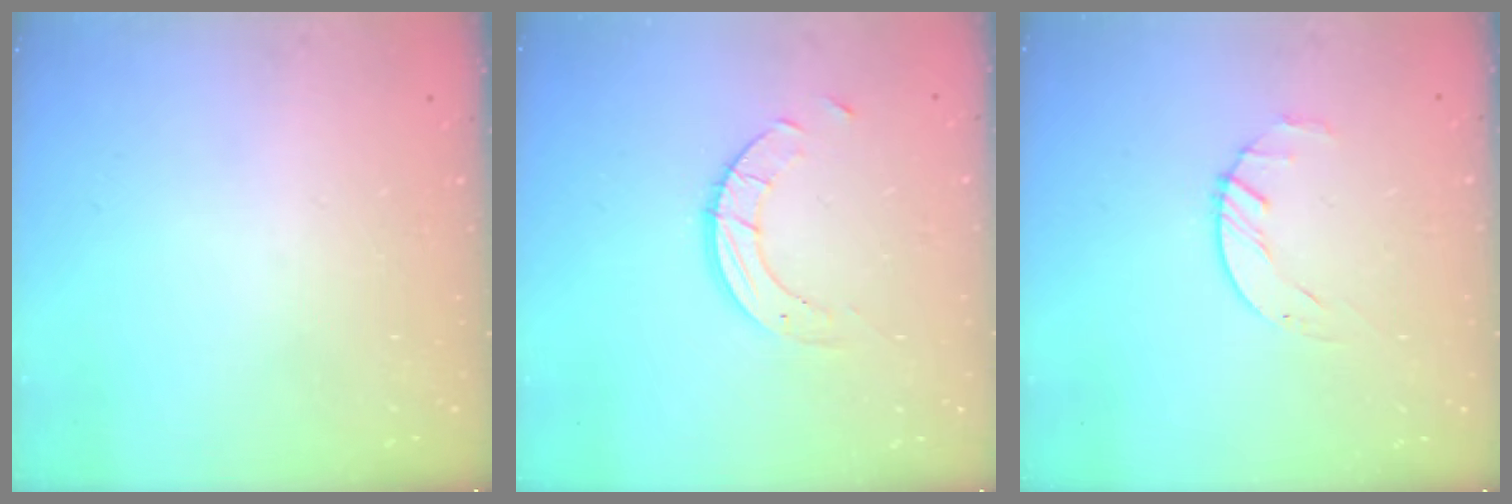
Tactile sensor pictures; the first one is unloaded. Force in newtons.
{"total": 5.1, "press": 5.1, "slide": 0.3}
{"total": 1.6, "press": 1.6, "slide": 0.3}